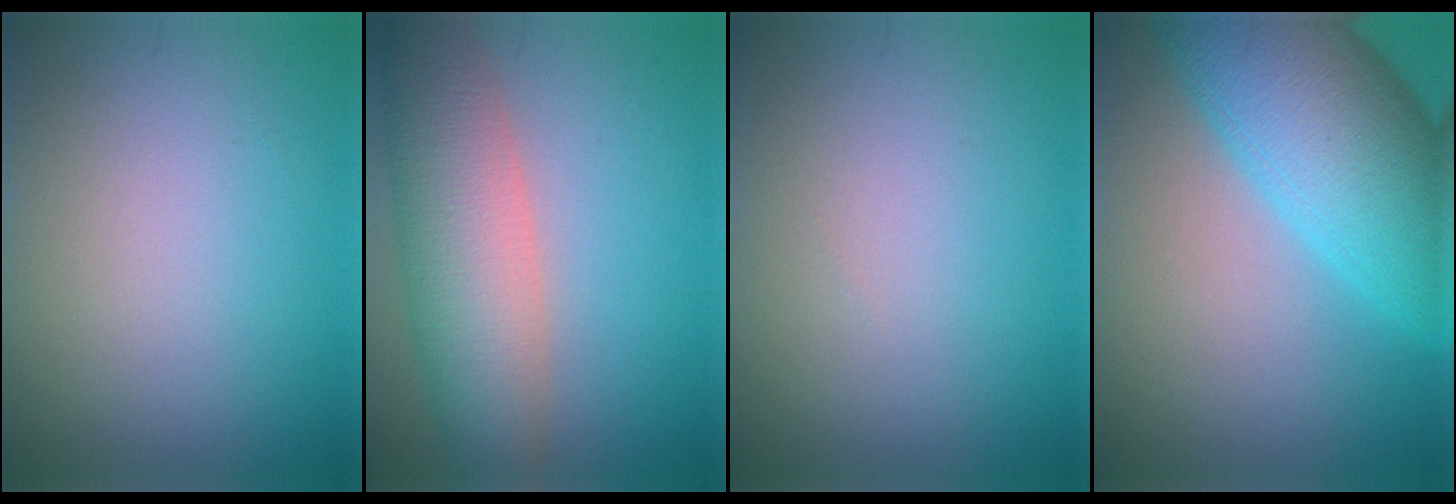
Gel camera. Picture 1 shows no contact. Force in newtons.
{"total": 8.2, "press": 8.2, "slide": 0.3}
{"total": 0.0}
{"total": 12.3, "press": 12.3, "slide": 0.5}